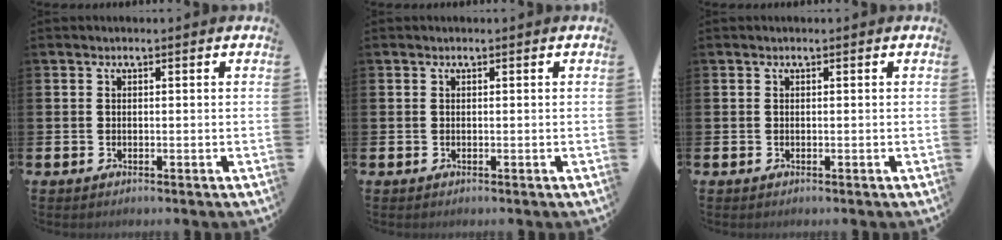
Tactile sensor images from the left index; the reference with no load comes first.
{"total": 0.0}
{"total": 0.0}